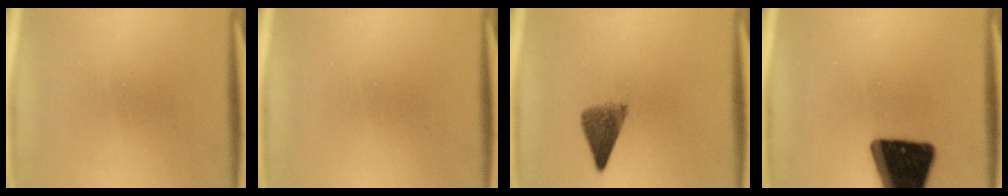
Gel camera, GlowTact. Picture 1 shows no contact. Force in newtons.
{"total": 0.0}
{"total": 4.8}
{"total": 20.1}